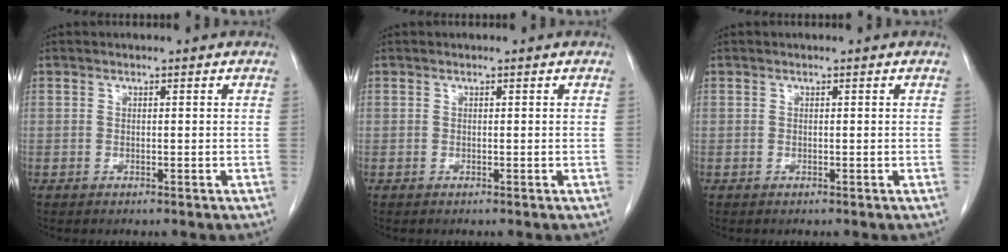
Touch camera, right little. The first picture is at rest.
{"total": 0.0}
{"total": 0.0}